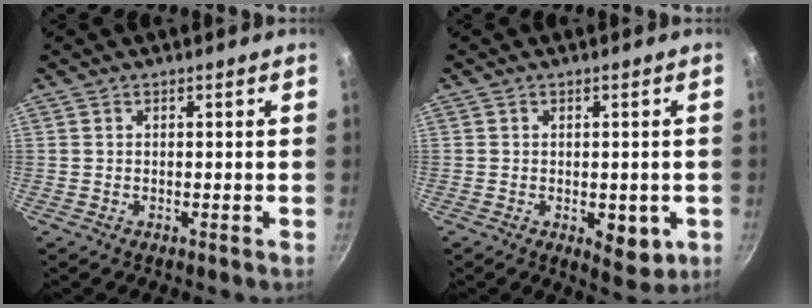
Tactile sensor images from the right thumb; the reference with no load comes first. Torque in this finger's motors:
{"motor_torque": [-0.36, 0.21, 0.08, -0.09, -0.03]}